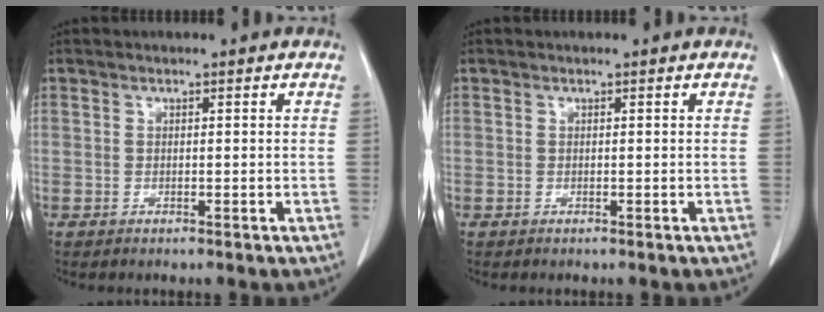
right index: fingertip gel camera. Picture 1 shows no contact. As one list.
[{"total": 0.0}]